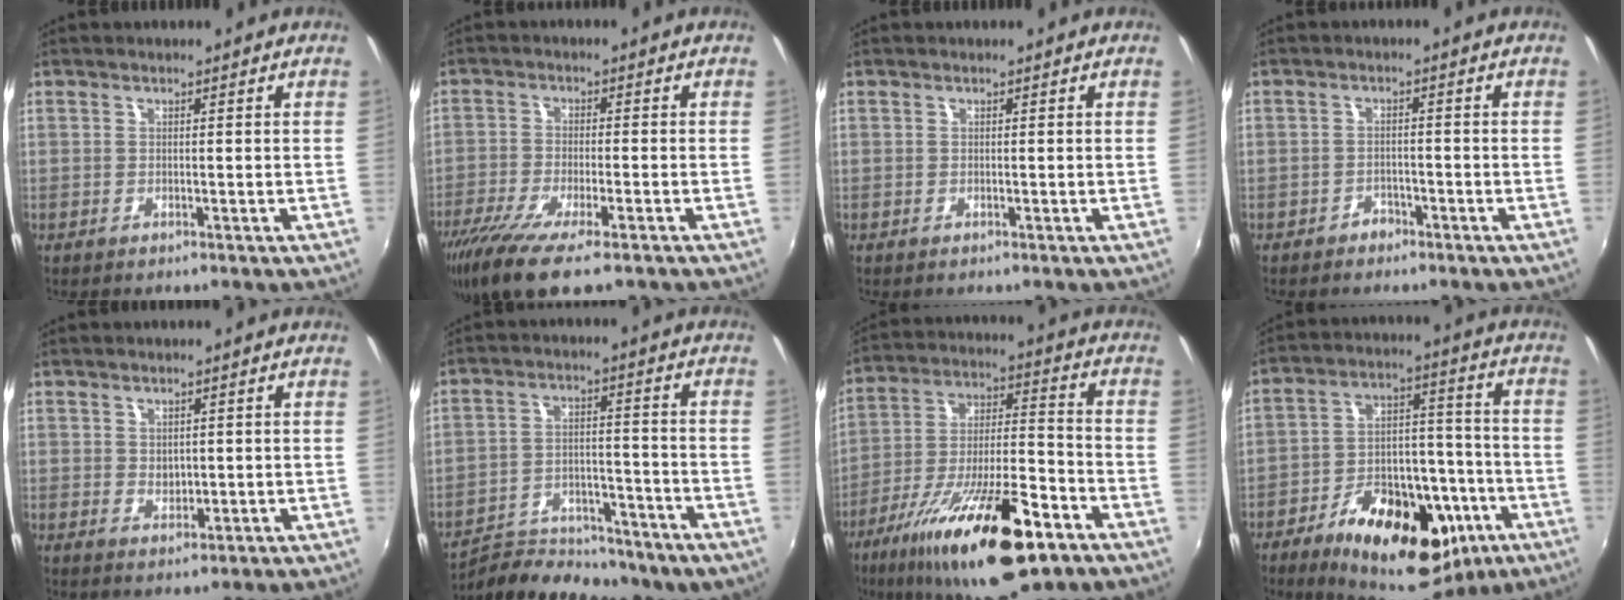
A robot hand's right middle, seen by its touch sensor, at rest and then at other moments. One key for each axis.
{"total": 12.6, "fx": -8.7, "fy": 3.0, "fz": 8.6, "tx": -0.184, "ty": -0.048, "tz": -0.155}
{"total": 0.0}
{"total": 2.3, "fx": -1.8, "fy": 1.4, "fz": 0.2, "tx": -0.010, "ty": 0.003, "tz": -0.029}
{"total": 1.9, "fx": 0.4, "fy": 1.6, "fz": 1.0, "tx": -0.013, "ty": 0.000, "tz": 0.007}
{"total": 19.1, "fx": -15.5, "fy": 7.3, "fz": 8.5, "tx": -0.167, "ty": -0.011, "tz": -0.221}
{"total": 24.1, "fx": -14.0, "fy": 6.9, "fz": 18.3, "tx": -0.324, "ty": -0.042, "tz": -0.228}
{"total": 23.7, "fx": -12.7, "fy": 11.7, "fz": 16.2, "tx": -0.274, "ty": 0.007, "tz": -0.175}